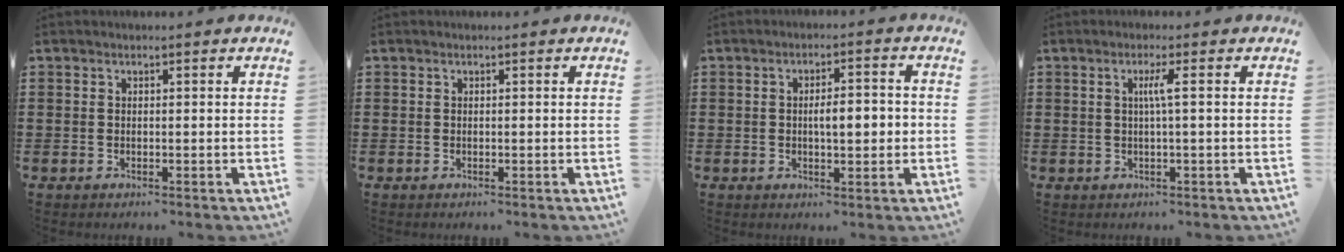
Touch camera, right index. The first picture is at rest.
{"total": 0.0}
{"total": 4.3, "force": [-0.3, 1.6, 4.0], "torque": [-0.057, -0.002, -0.011]}
{"total": 2.6, "force": [0.3, -0.3, 2.6], "torque": [-0.050, -0.004, 0.000]}